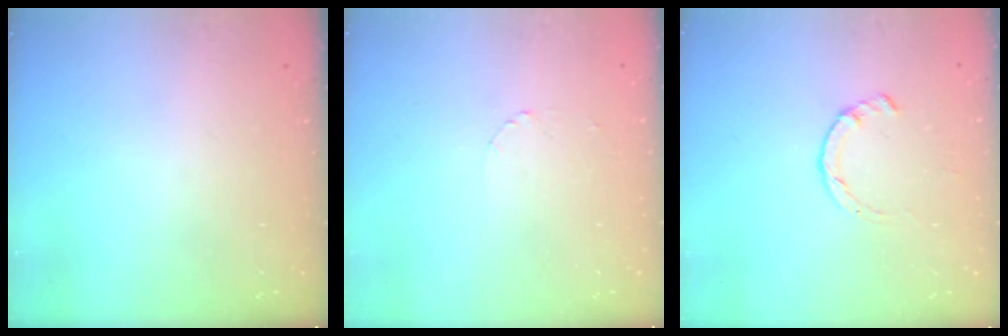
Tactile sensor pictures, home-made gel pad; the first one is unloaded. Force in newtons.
{"total": 1.3, "press": 1.3, "slide": 0.1}
{"total": 2.8, "press": 2.8, "slide": 0.4}